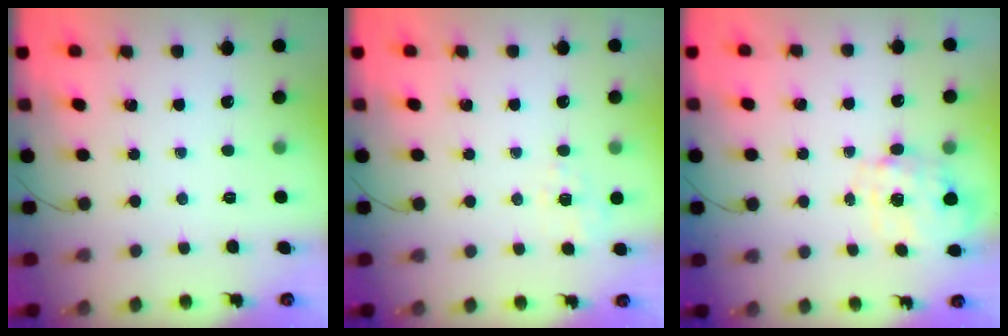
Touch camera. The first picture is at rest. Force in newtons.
{"total": 2.1, "press": 1.3, "slide": 1.7}
{"total": 3.8, "press": 3.7, "slide": 0.9}